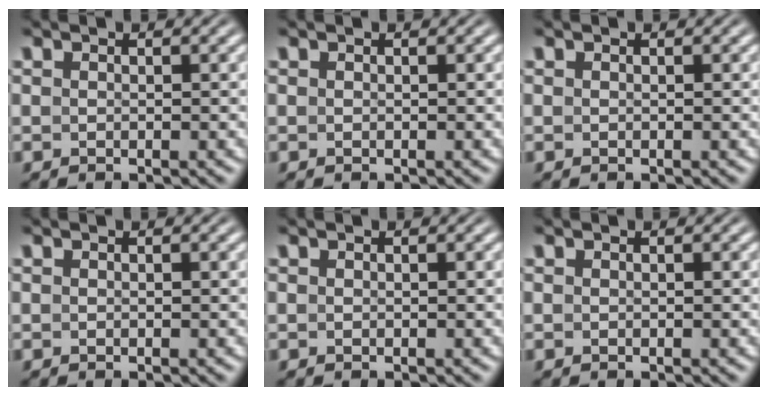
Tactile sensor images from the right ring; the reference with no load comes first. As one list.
[{"total": 0.0}, {"total": 0.0}, {"total": 0.0}, {"total": 0.0}, {"total": 0.0}]